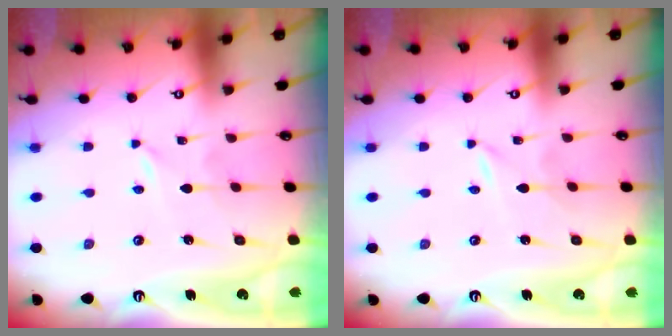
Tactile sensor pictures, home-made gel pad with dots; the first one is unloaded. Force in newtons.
{"total": 0.0}